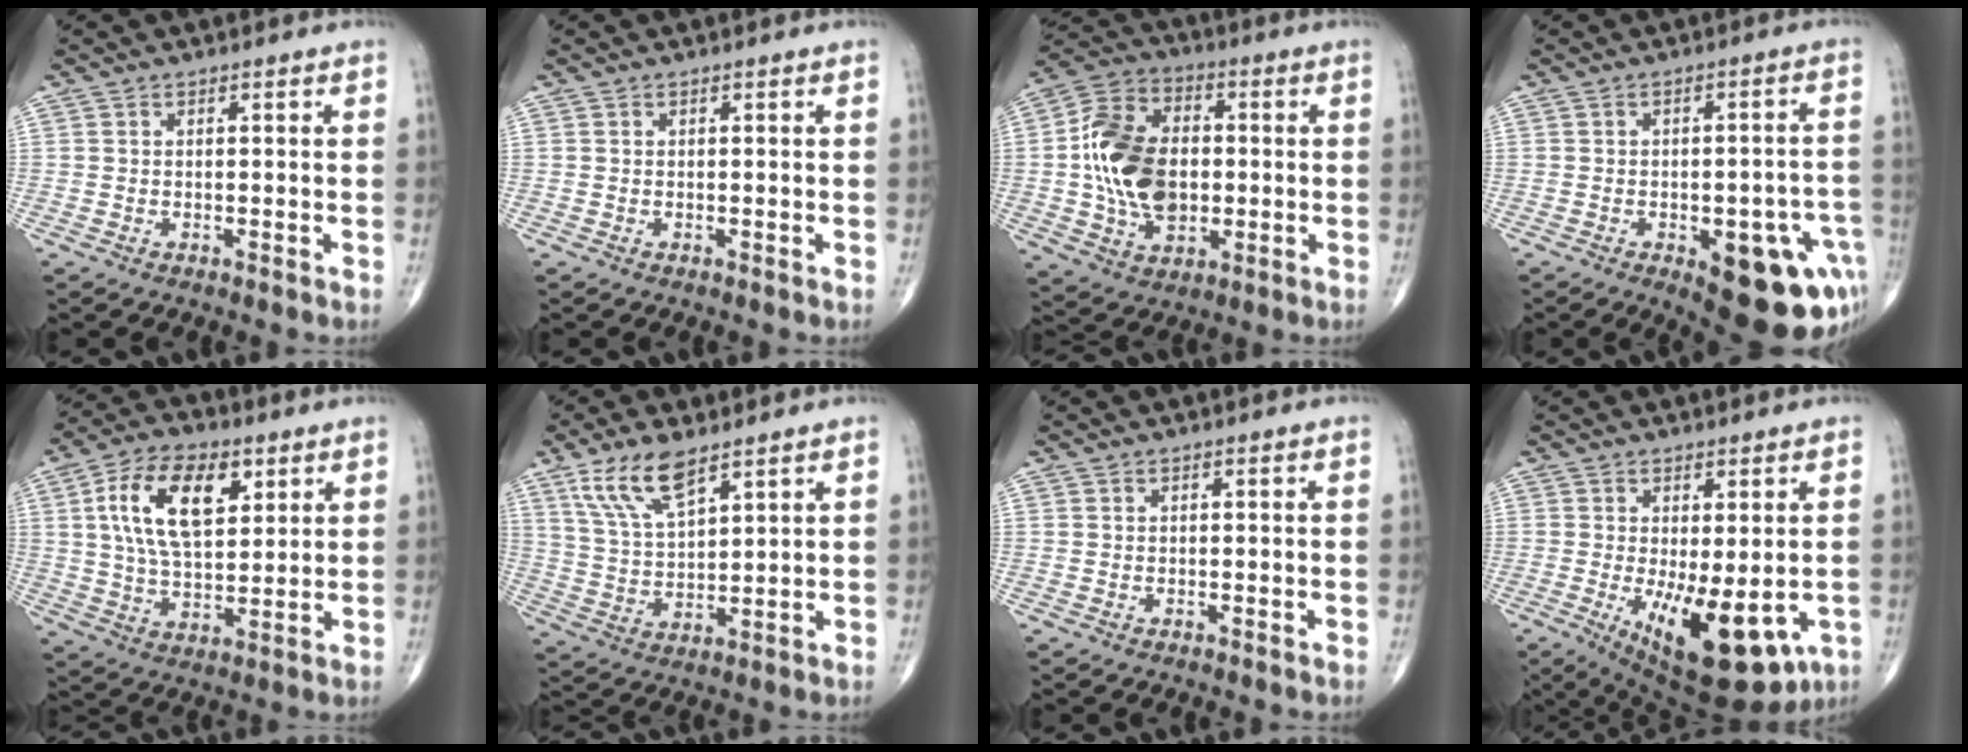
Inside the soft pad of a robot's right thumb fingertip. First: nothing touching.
{"total": 0.0}
{"total": 17.1, "force": [-0.2, 11.6, 12.6], "torque": [-0.212, 0.017, -0.002]}
{"total": 17.8, "force": [-7.3, 7.7, 14.3], "torque": [-0.108, 0.032, -0.073]}
{"total": 15.6, "force": [5.0, 8.5, 12.1], "torque": [-0.198, -0.006, 0.091]}
{"total": 10.4, "force": [6.6, 3.7, 7.1], "torque": [-0.134, -0.028, 0.138]}
{"total": 0.0}
{"total": 15.0, "force": [-4.2, 6.1, 13.0], "torque": [-0.183, -0.024, -0.043]}